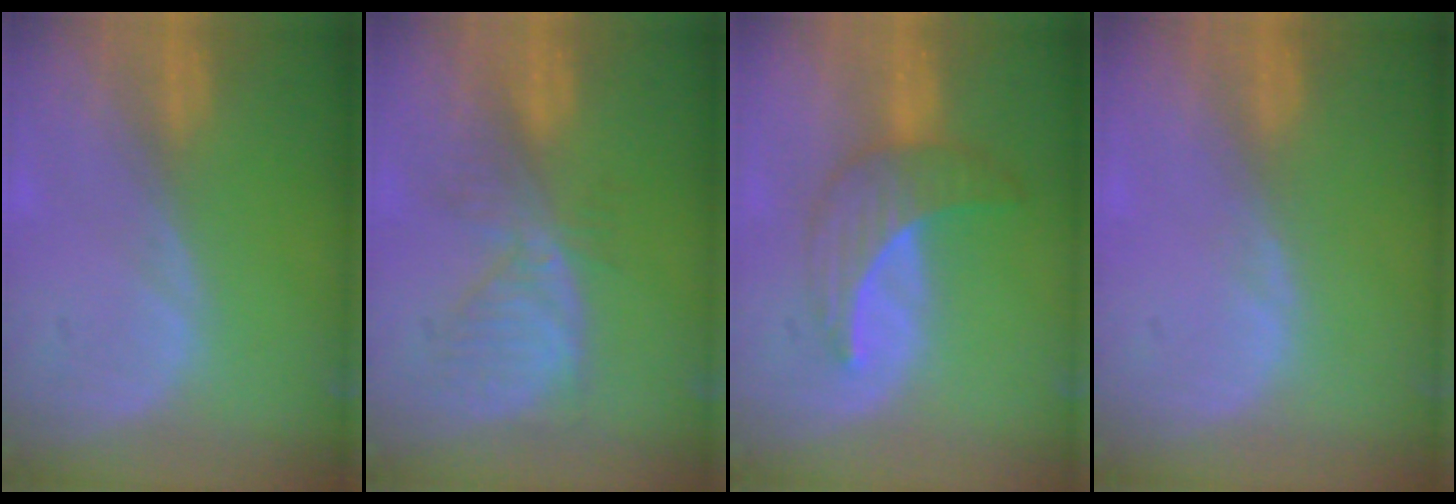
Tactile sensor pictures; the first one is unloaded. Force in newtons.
{"total": 6.4, "press": 6.2, "slide": 1.7}
{"total": 7.3, "press": 6.6, "slide": 3.2}
{"total": 0.5, "press": 0.5, "slide": 0.1}